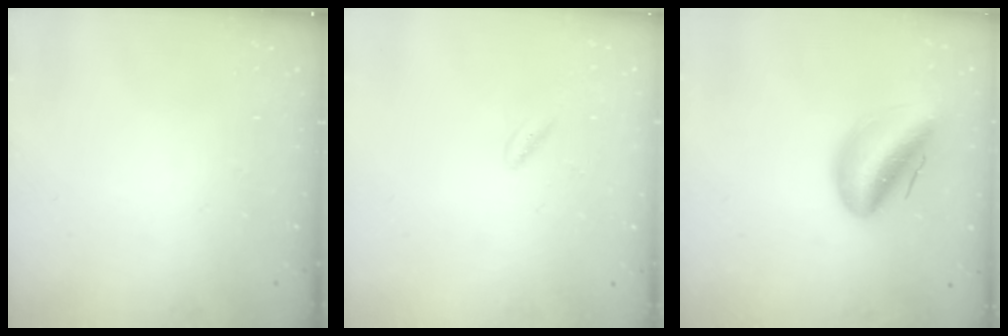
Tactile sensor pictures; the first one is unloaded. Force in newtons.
{"total": 1.3, "press": 1.2, "slide": 0.5}
{"total": 13.4, "press": 12.9, "slide": 3.6}